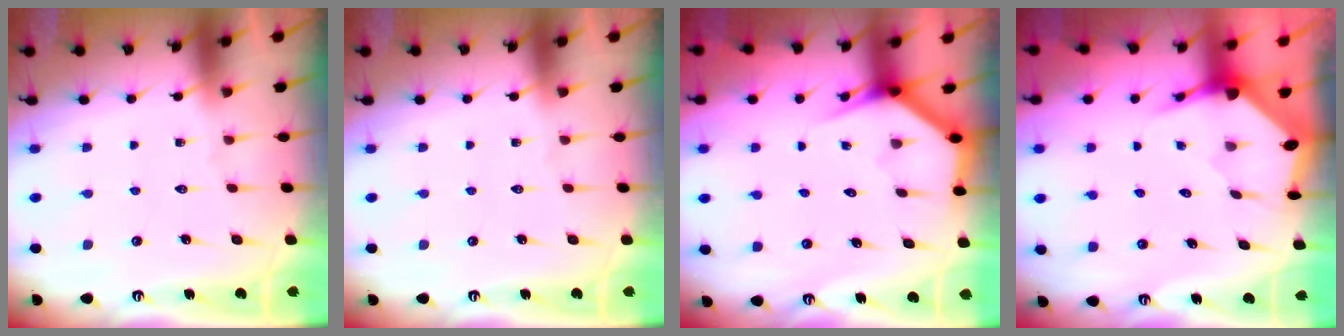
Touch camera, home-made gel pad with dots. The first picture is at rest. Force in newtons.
{"total": 0.0}
{"total": 3.4, "press": 3.4, "slide": 0.3}
{"total": 3.5, "press": 3.5, "slide": 0.5}